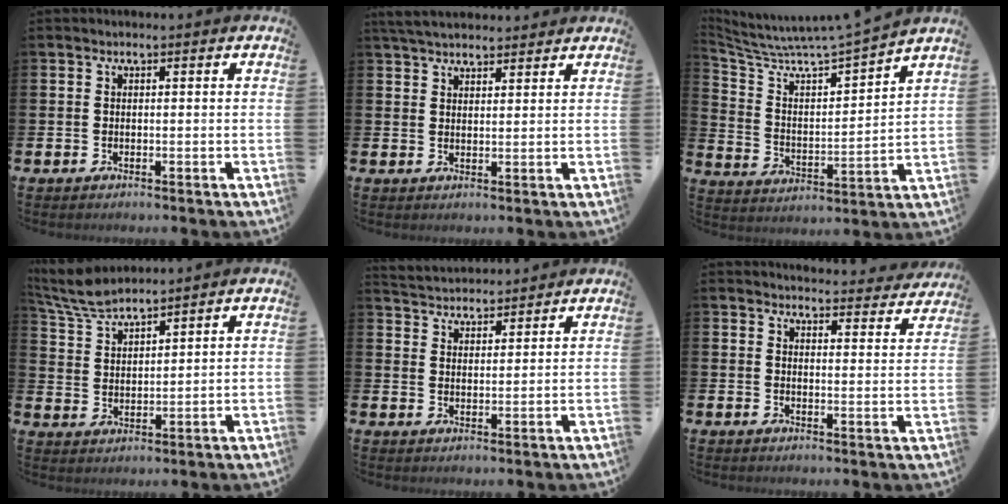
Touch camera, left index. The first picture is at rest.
{"total": 4.2, "force": [4.0, 1.1, 0.9], "torque": [-0.028, -0.012, 0.075]}
{"total": 7.0, "force": [6.5, 0.7, 2.7], "torque": [-0.083, -0.055, 0.103]}
{"total": 6.2, "force": [6.0, 0.8, 1.5], "torque": [-0.054, -0.021, 0.111]}
{"total": 4.1, "force": [4.0, 0.6, -0.4], "torque": [-0.010, -0.021, 0.073]}
{"total": 4.0, "force": [4.0, 0.4, 0.1], "torque": [-0.001, -0.033, 0.068]}